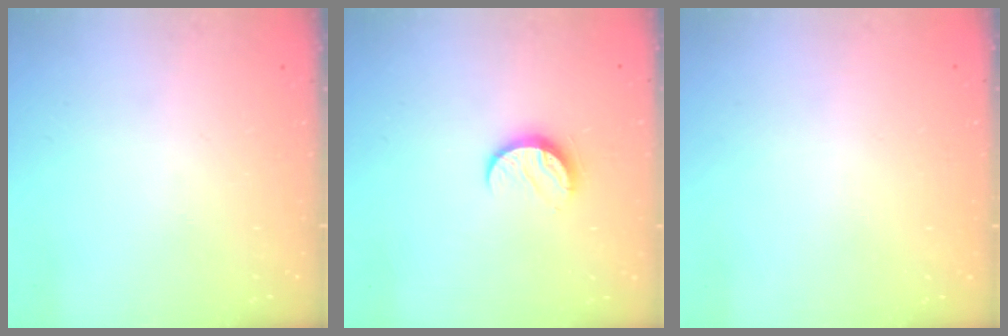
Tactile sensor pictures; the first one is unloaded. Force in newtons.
{"total": 6.9, "press": 6.9, "slide": 0.7}
{"total": 0.5, "press": 0.5, "slide": 0.1}